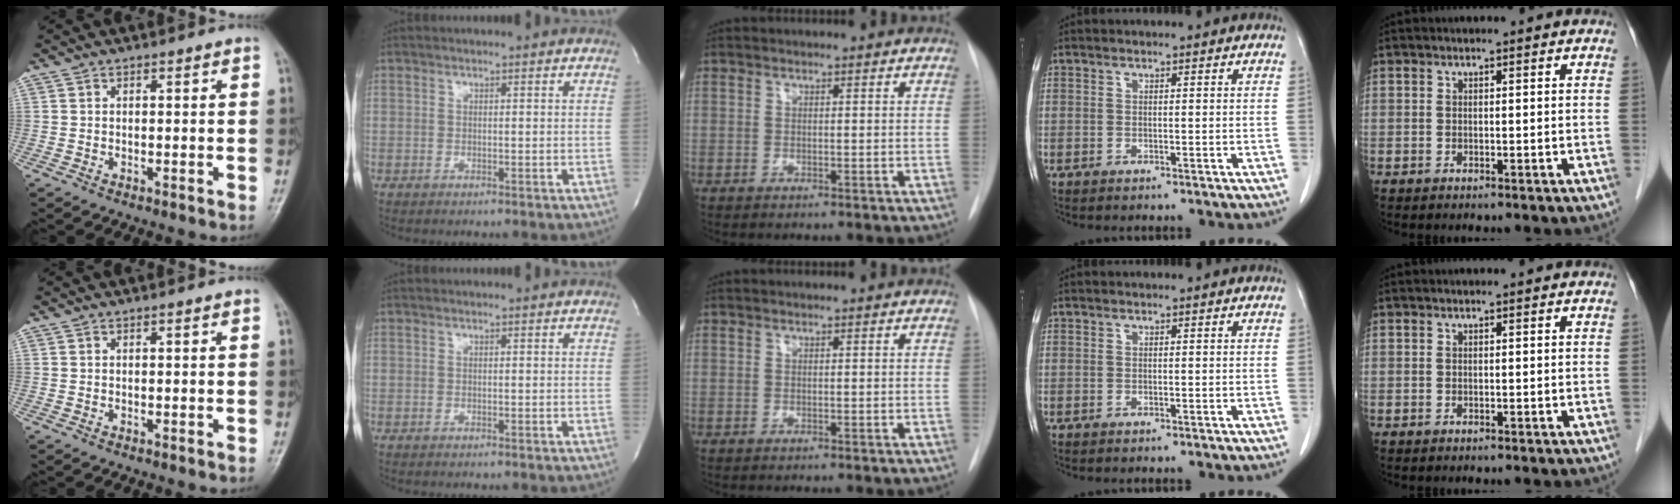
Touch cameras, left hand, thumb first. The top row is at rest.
{}